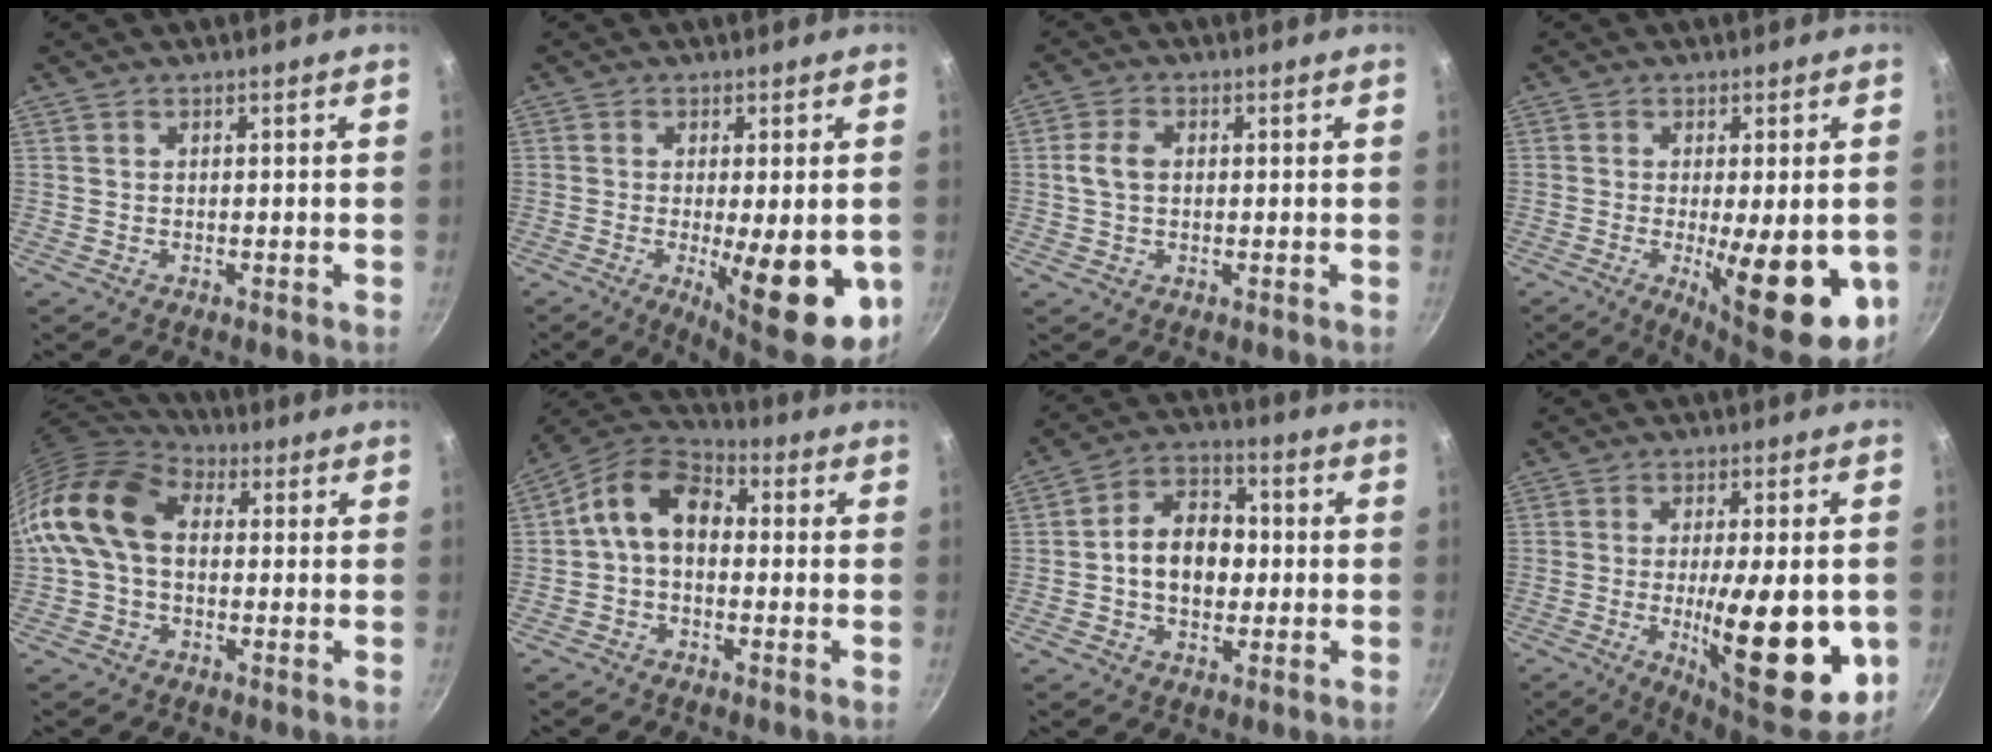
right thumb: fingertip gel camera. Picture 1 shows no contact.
{"total": 16.1, "force": [-3.8, 4.9, 14.8], "torque": [-0.179, -0.009, -0.039]}
{"total": 4.1, "force": [0.3, 2.8, 2.9], "torque": [-0.056, 0.012, 0.001]}
{"total": 17.3, "force": [-4.2, 5.4, 15.9], "torque": [-0.194, -0.009, -0.045]}
{"total": 15.3, "force": [1.1, 10.6, 11.0], "torque": [-0.194, 0.031, 0.000]}
{"total": 10.3, "force": [0.3, 7.2, 7.4], "torque": [-0.110, 0.035, -0.017]}
{"total": 11.2, "force": [-0.5, 8.2, 7.6], "torque": [-0.084, 0.024, -0.022]}
{"total": 21.8, "force": [-4.1, 6.8, 20.3], "torque": [-0.262, -0.007, -0.048]}